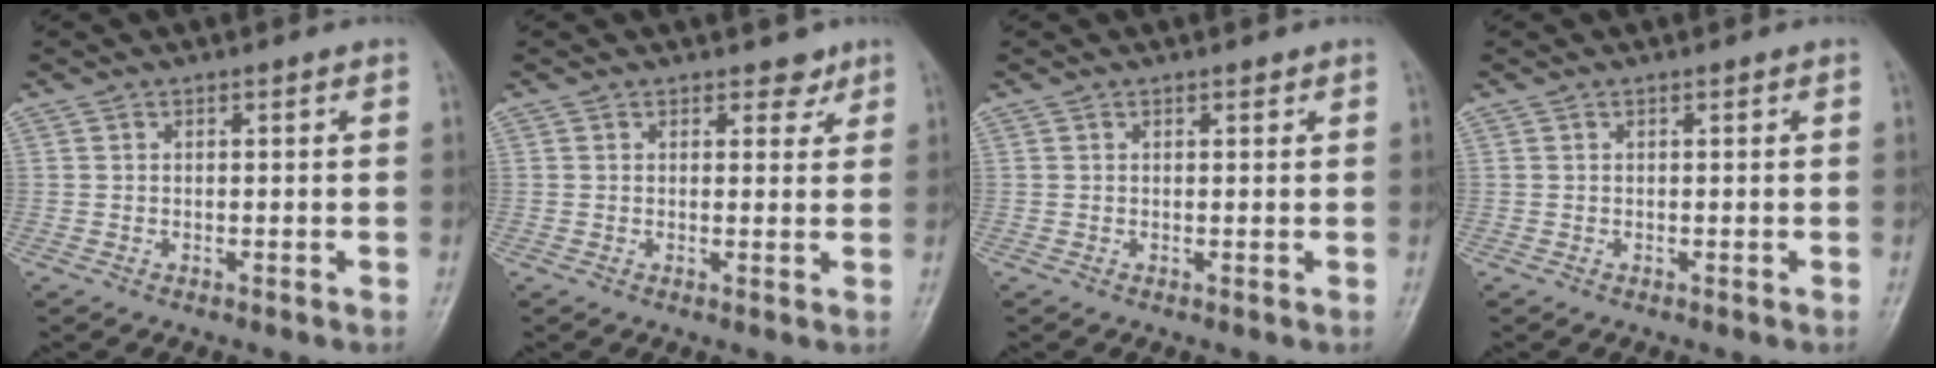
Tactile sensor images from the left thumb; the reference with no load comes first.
{"total": 2.3, "force": [1.7, 1.5, 0.7], "torque": [0.011, -0.009, 0.019]}
{"total": 0.6, "force": [0.5, 0.3, 0.2], "torque": [-0.004, -0.004, 0.006]}
{"total": 0.0}